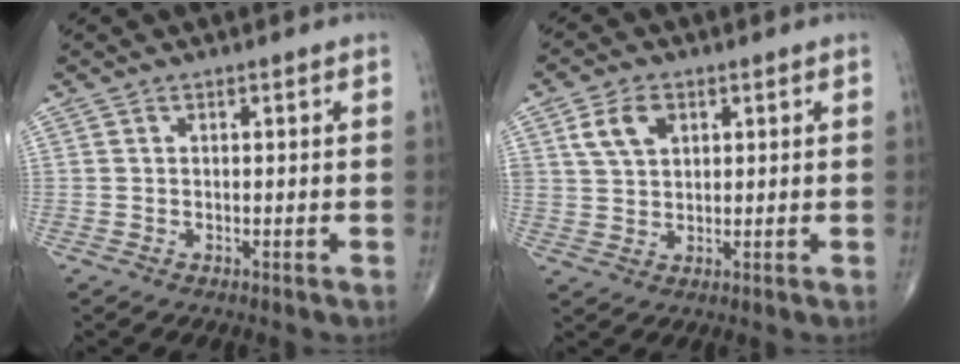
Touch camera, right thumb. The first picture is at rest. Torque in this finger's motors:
{"motor_torque": [0.63, 1.47, 0.67, 0.46, 0.07]}